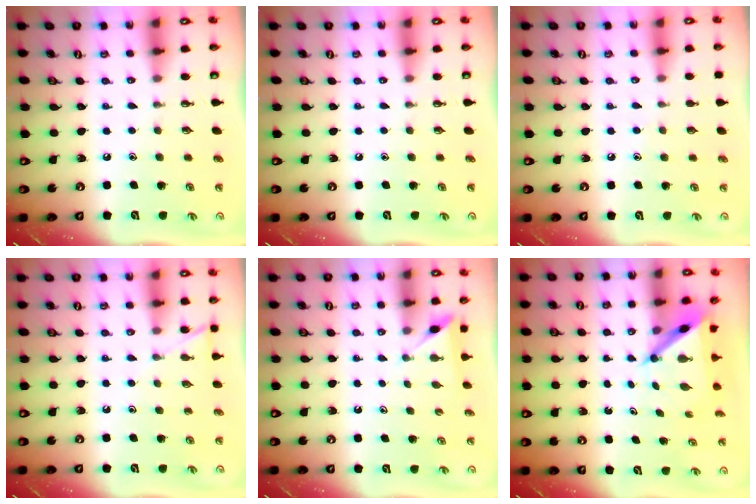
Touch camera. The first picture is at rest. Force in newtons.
{"total": 0.0}
{"total": 4.6, "press": 4.6, "slide": 0.5}
{"total": 7.0, "press": 6.9, "slide": 0.5}
{"total": 2.1, "press": 2.1, "slide": 0.2}
{"total": 5.7, "press": 5.6, "slide": 0.4}